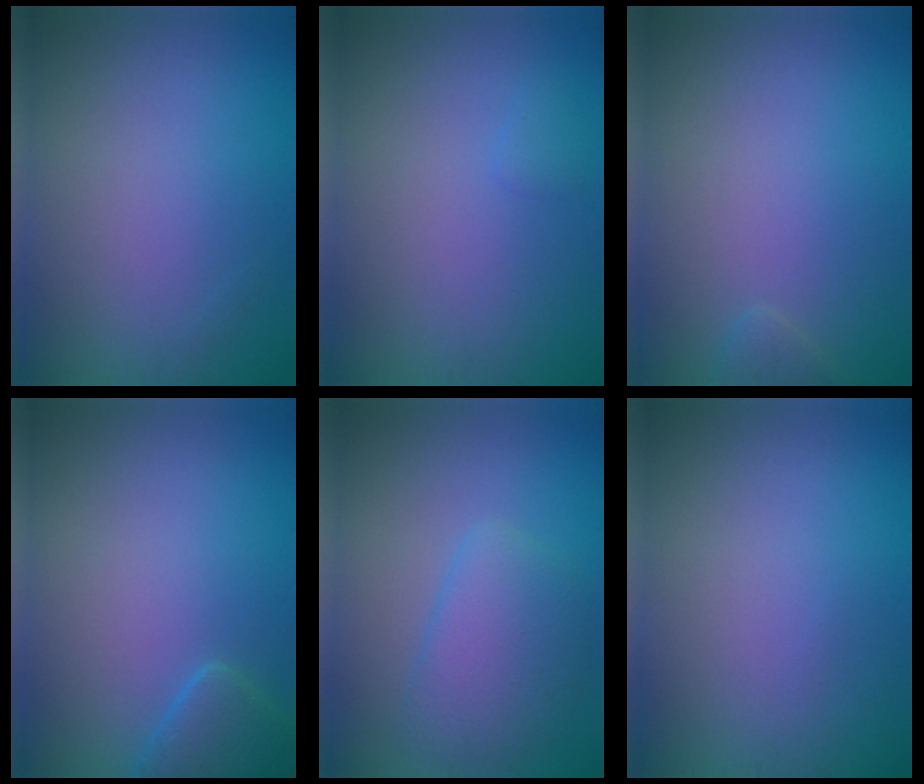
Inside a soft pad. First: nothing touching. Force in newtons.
{"total": 0.6, "press": 0.6, "slide": 0.1}
{"total": 0.8, "press": 0.8, "slide": 0.1}
{"total": 2.4, "press": 2.4, "slide": 0.3}
{"total": 3.9, "press": 3.9, "slide": 0.4}
{"total": 0.0}